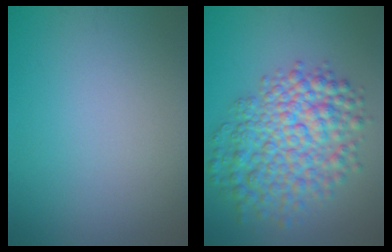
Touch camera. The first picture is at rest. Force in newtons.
{"total": 8.1, "press": 8.1, "slide": 0.2}